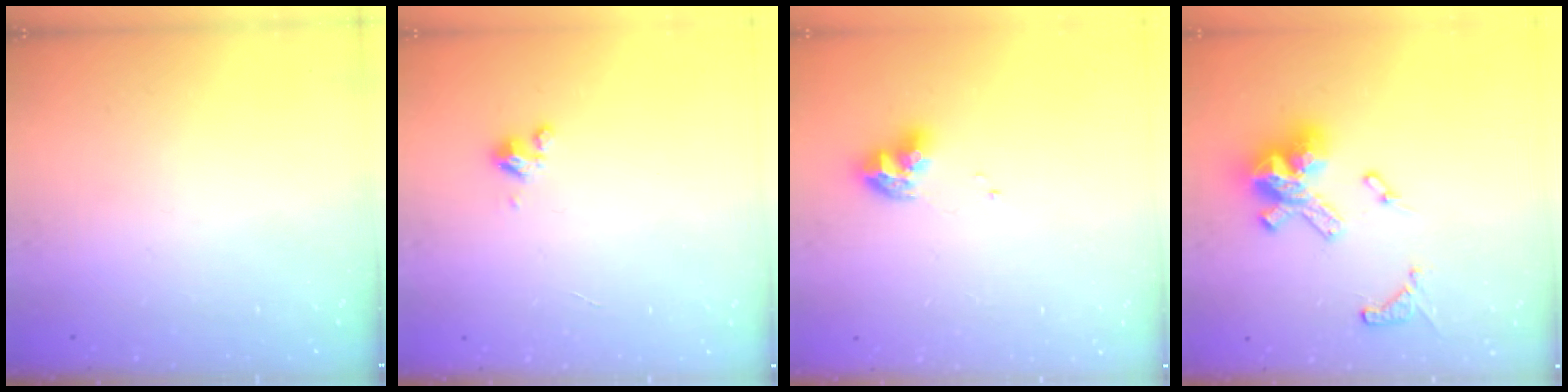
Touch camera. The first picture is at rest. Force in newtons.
{"total": 2.4, "press": 2.4, "slide": 0.2}
{"total": 9.5, "press": 9.4, "slide": 1.1}
{"total": 16.3, "press": 16.1, "slide": 2.3}